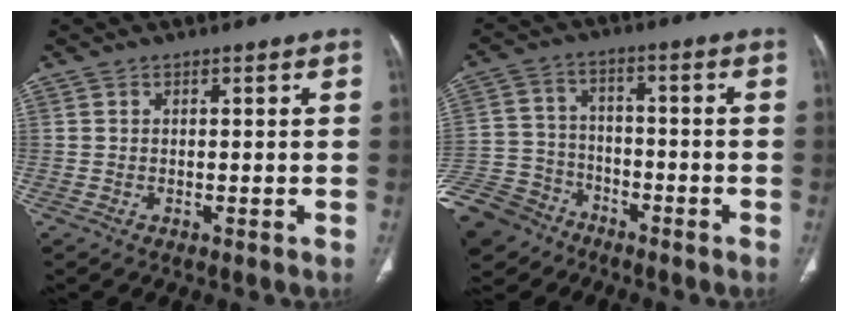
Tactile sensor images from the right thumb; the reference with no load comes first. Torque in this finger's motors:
{"motor_torque": [2.64, 1.39, 1.21, -1.56, 0.24]}